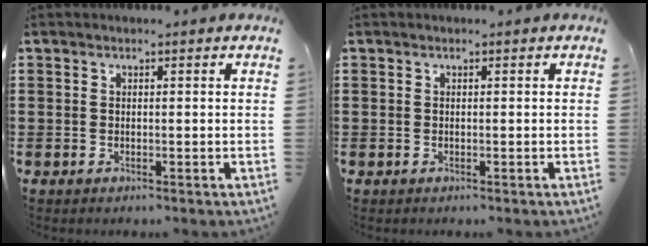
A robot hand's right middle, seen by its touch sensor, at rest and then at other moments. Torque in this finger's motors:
{"motor_torque": [0.04, 0.08, -0.03, -0.01]}